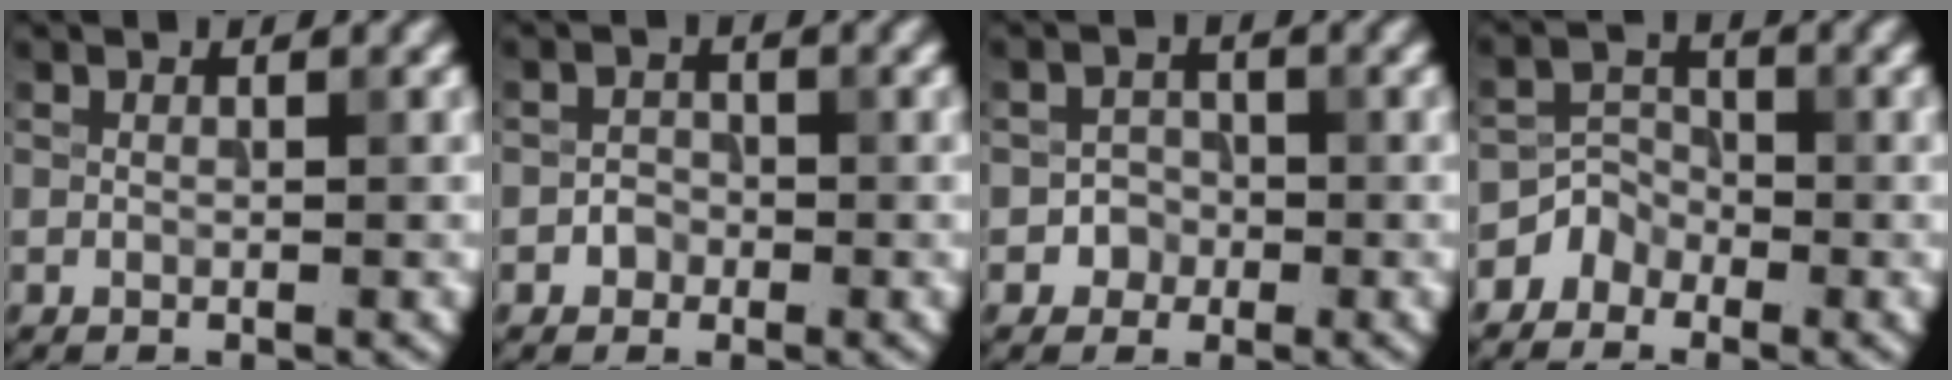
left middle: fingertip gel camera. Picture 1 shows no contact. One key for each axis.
{"total": 1.4, "fx": -0.6, "fy": 1.2, "fz": 0.2, "tx": 0.005, "ty": 0.004, "tz": -0.011}
{"total": 1.9, "fx": -0.7, "fy": 1.7, "fz": 0.2, "tx": 0.011, "ty": 0.007, "tz": -0.015}
{"total": 2.5, "fx": -1.8, "fy": 1.8, "fz": 0.1, "tx": 0.020, "ty": 0.017, "tz": -0.041}